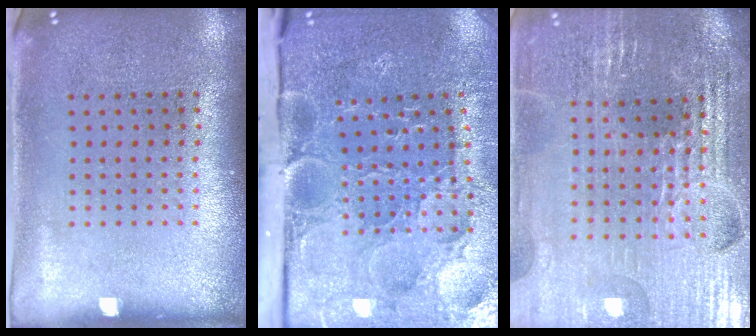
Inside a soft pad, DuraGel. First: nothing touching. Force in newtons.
{"total": 4.1, "press": 3.7, "slide": 1.7}
{"total": 3.7, "press": 3.6, "slide": 0.7}